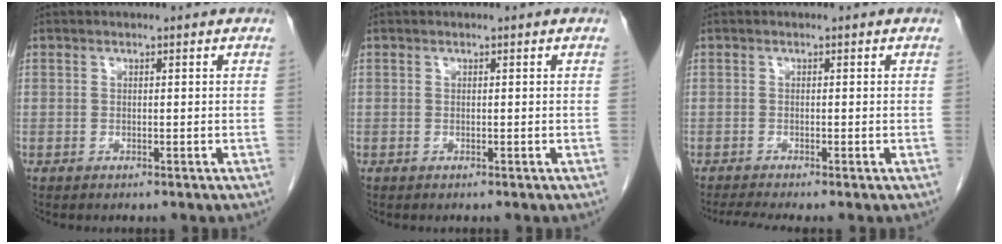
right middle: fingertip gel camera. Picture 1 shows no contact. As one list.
[{"total": 0.0}, {"total": 2.4, "force": [-2.0, -0.4, 1.3], "torque": [-0.028, -0.008, -0.040]}]